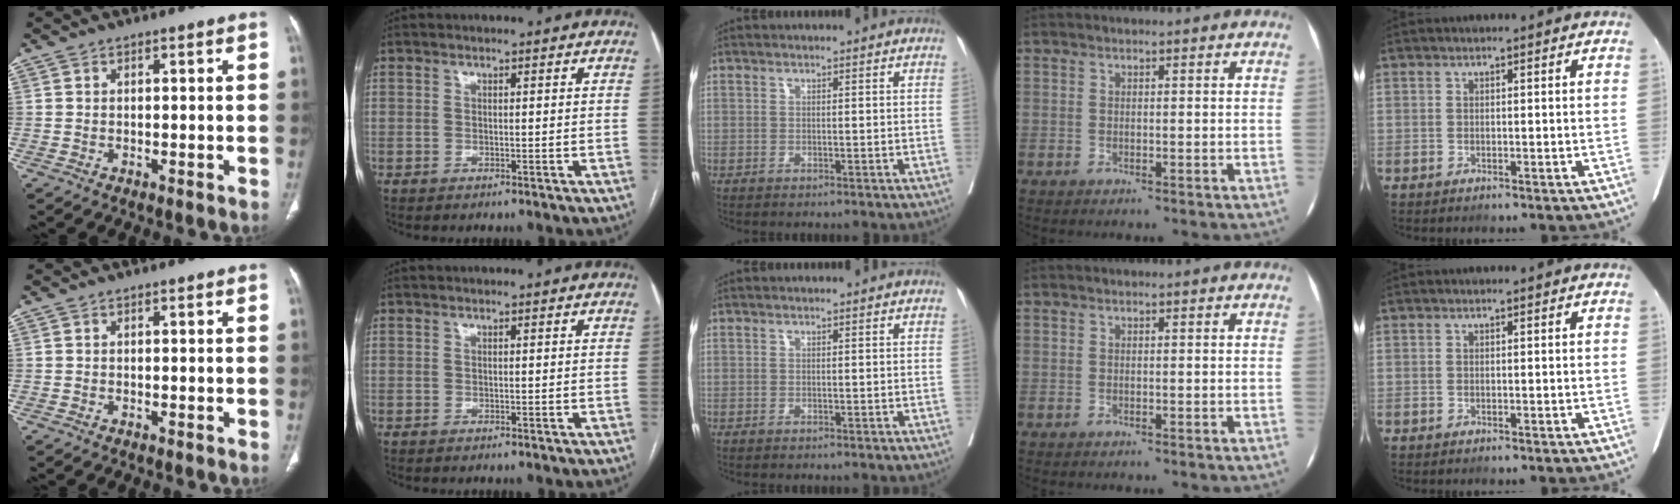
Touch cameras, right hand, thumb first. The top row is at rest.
{}